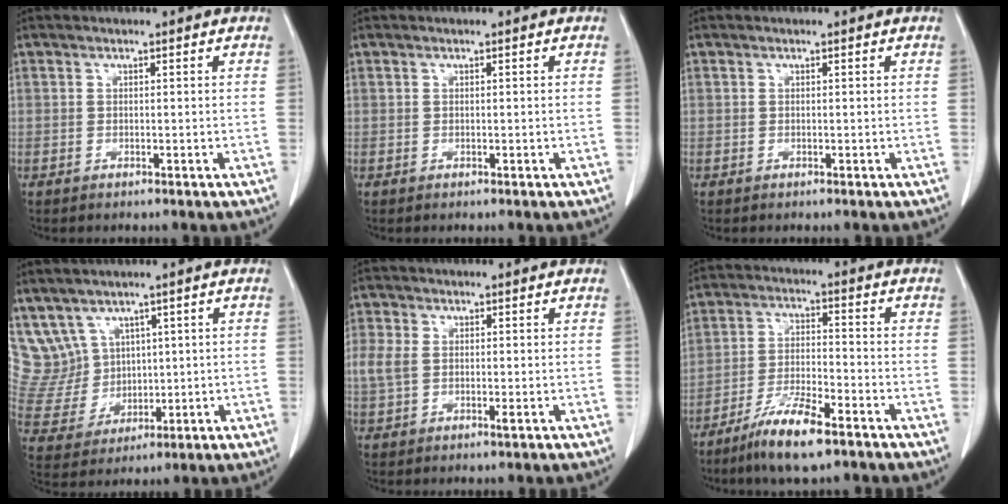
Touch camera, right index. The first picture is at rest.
{"total": 0.0}
{"total": 0.0}
{"total": 9.4, "force": [4.7, 8.0, 1.4], "torque": [-0.056, 0.048, 0.124]}
{"total": 4.2, "force": [0.2, 2.5, 3.4], "torque": [-0.091, 0.004, 0.007]}
{"total": 9.3, "force": [-6.4, 1.4, 6.6], "torque": [-0.130, -0.018, -0.118]}